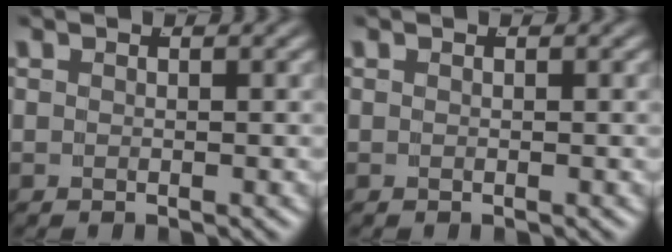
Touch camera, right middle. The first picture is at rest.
{"total": 0.0}